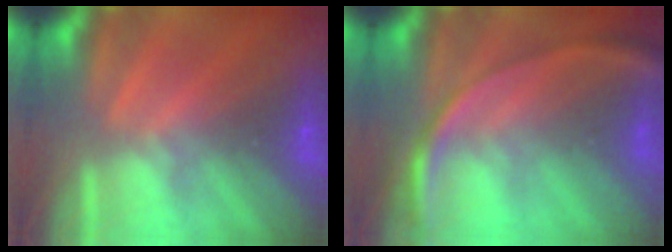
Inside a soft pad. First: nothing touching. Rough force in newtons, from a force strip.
{"total": 2.7}